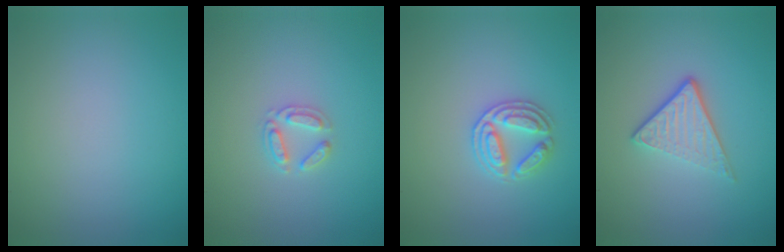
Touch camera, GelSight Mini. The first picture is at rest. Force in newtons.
{"total": 1.9, "press": 1.9, "slide": 0.3}
{"total": 2.7, "press": 2.6, "slide": 0.7}
{"total": 3.5, "press": 2.5, "slide": 2.5}